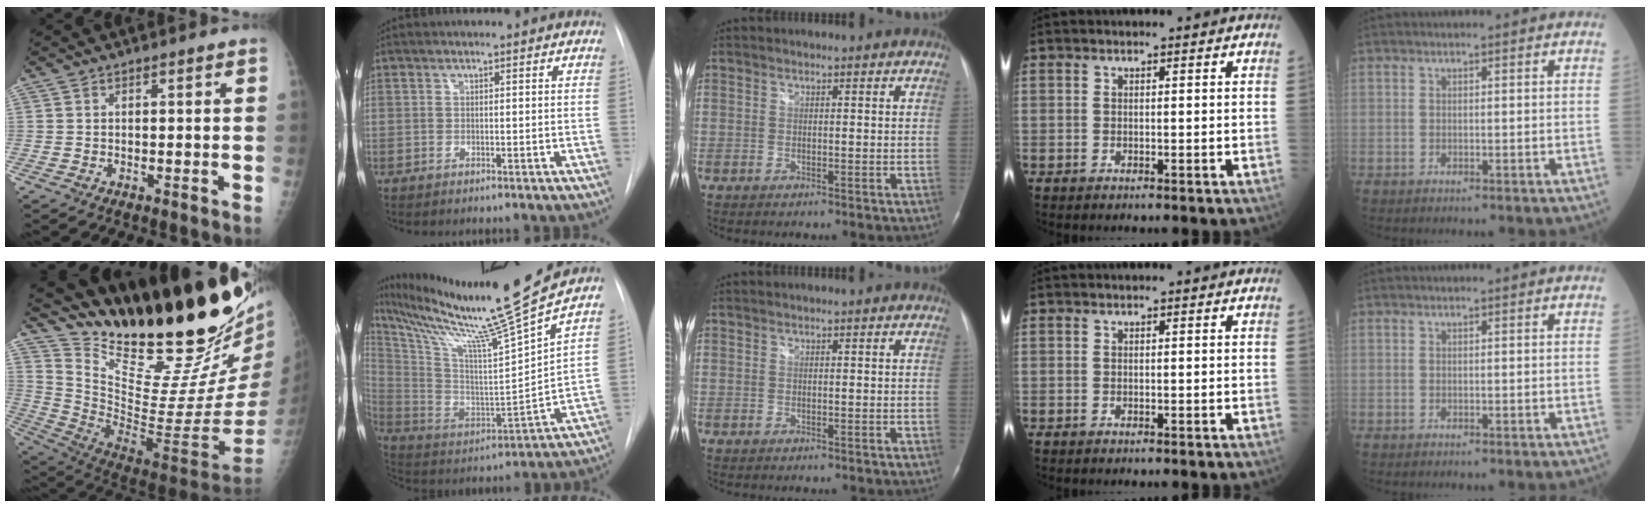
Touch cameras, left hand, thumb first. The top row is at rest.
{"thumb": {"total": 32.2, "force": [25.2, 6.5, 19.1], "torque": [-0.277, -0.159, 0.389]}, "index": {"total": 21.7, "force": [17.8, -3.1, 12.2], "torque": [-0.223, -0.052, 0.298]}}